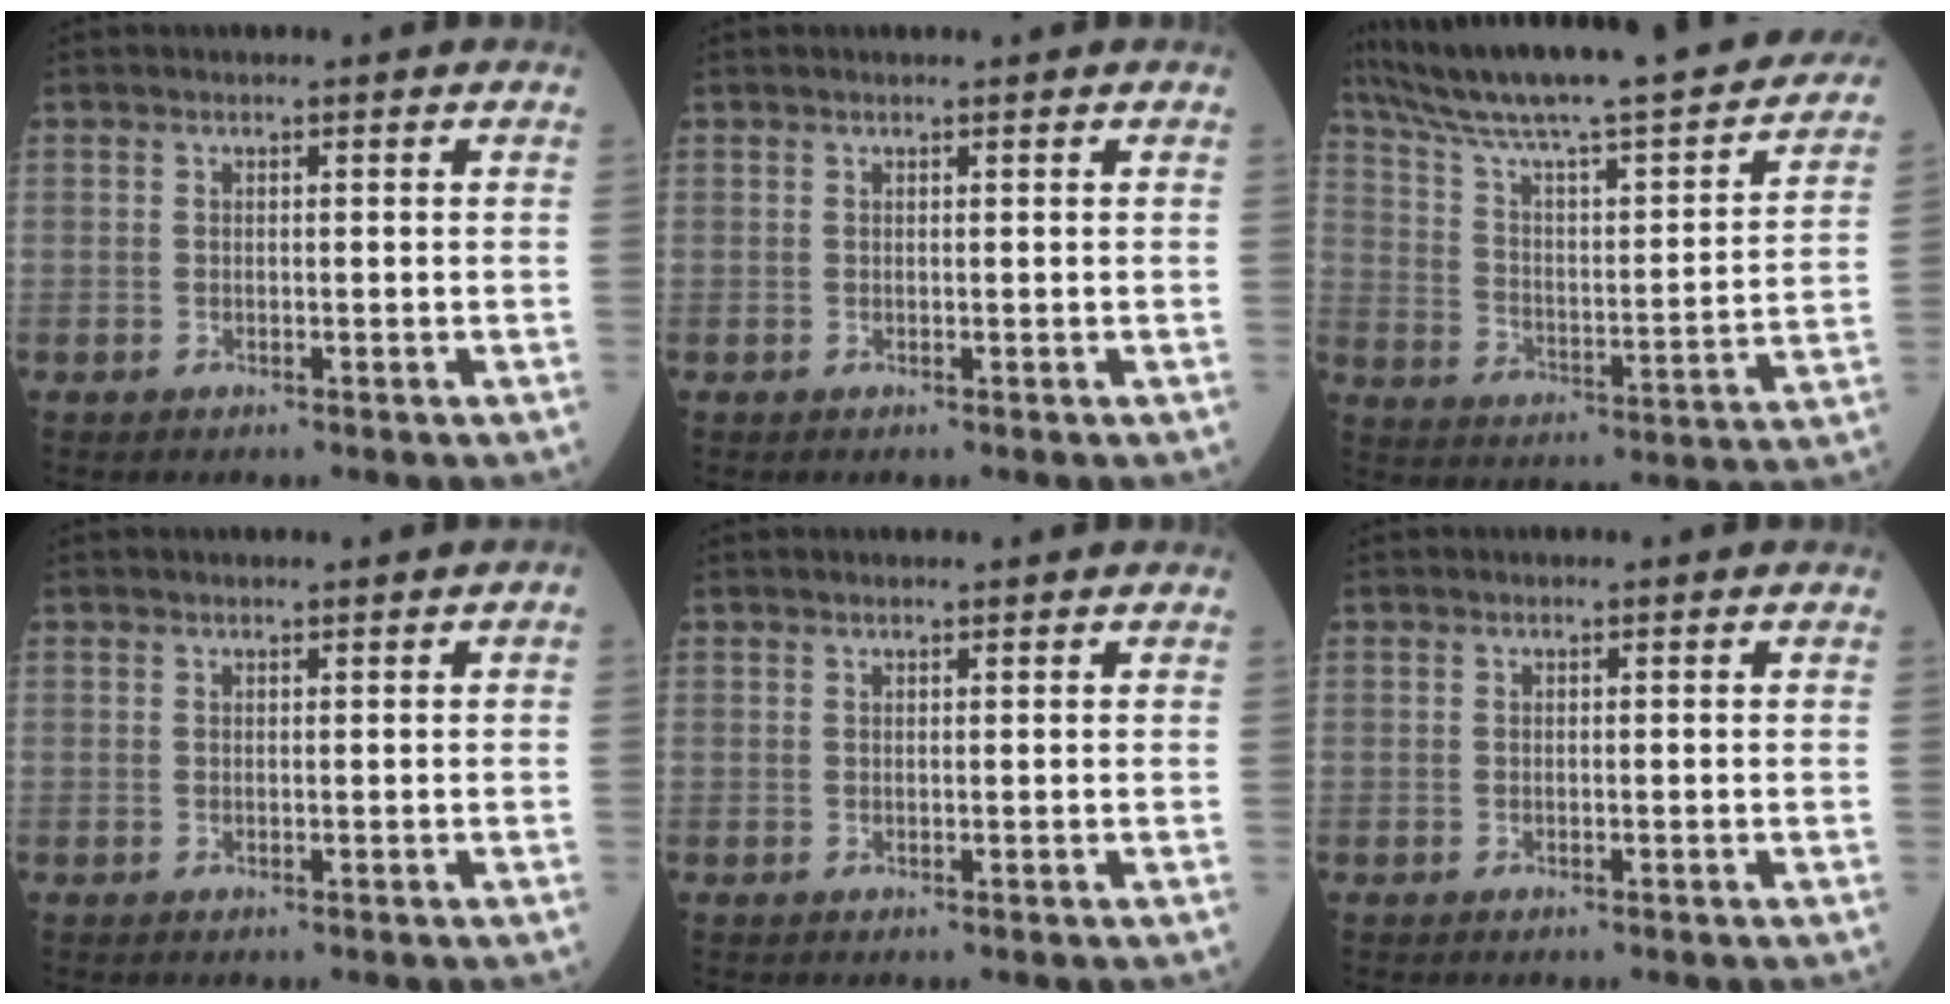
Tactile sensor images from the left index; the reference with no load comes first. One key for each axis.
{"total": 0.7, "fx": 0.6, "fy": -0.1, "fz": 0.2, "tx": -0.009, "ty": 0.000, "tz": 0.013}
{"total": 30.2, "fx": 25.5, "fy": 3.3, "fz": 15.7, "tx": -0.251, "ty": -0.031, "tz": 0.355}
{"total": 0.5, "fx": 0.3, "fy": 0.0, "fz": 0.4, "tx": -0.006, "ty": 0.002, "tz": 0.007}
{"total": 1.1, "fx": 1.0, "fy": 0.0, "fz": 0.4, "tx": -0.008, "ty": 0.008, "tz": 0.019}
{"total": 0.0}